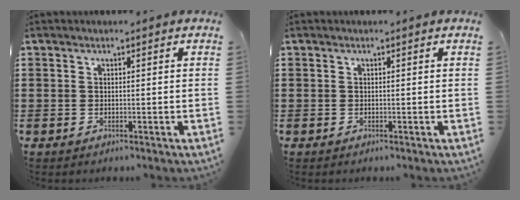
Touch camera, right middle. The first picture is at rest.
{"total": 0.0}